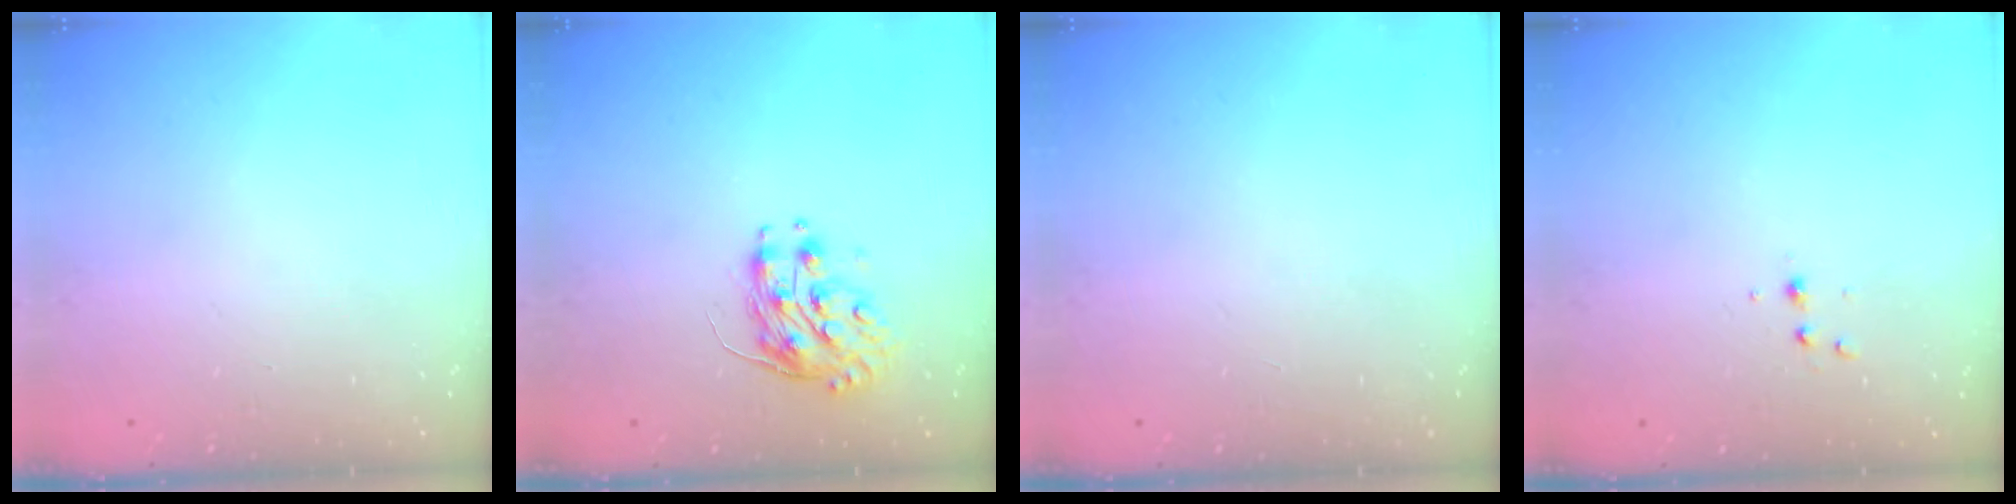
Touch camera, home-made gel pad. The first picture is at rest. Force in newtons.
{"total": 8.2, "press": 8.2, "slide": 0.3}
{"total": 0.0}
{"total": 2.9, "press": 2.7, "slide": 1.1}